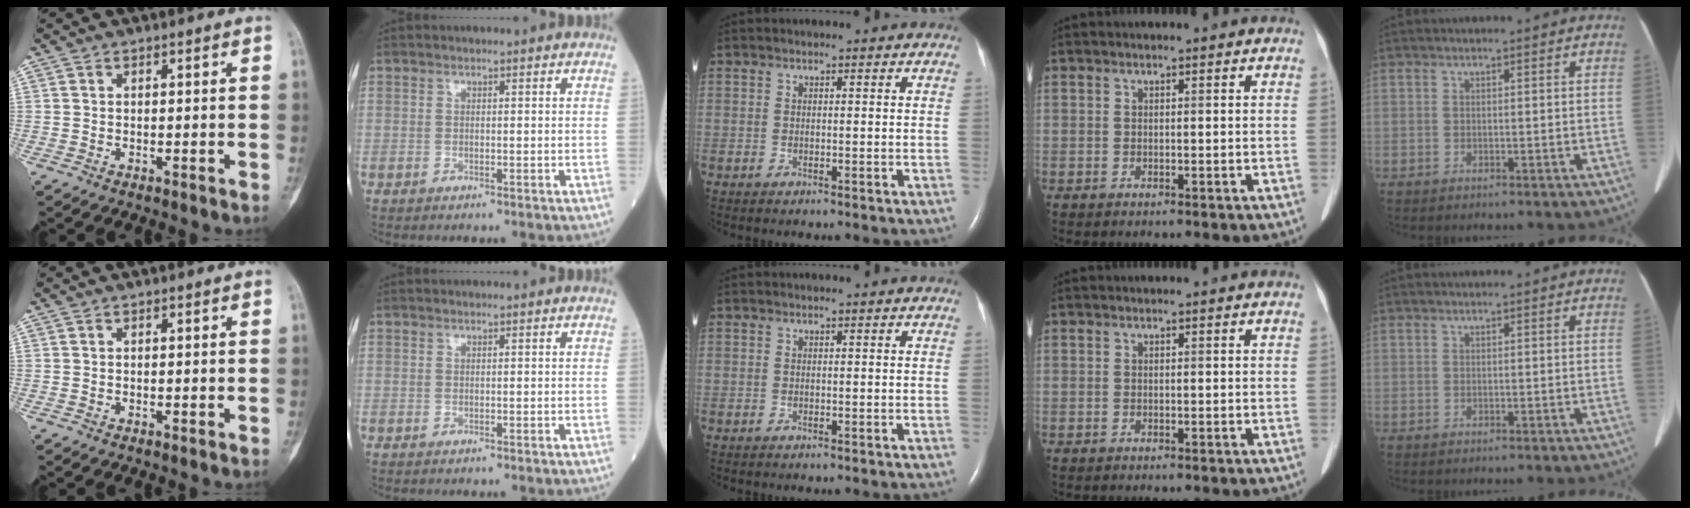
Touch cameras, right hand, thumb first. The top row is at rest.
{}